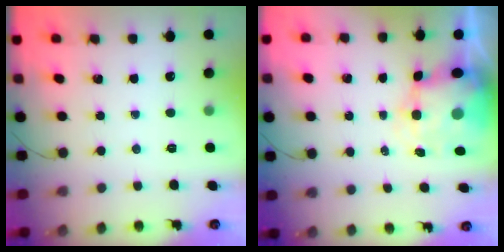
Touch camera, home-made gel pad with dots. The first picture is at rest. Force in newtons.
{"total": 6.5, "press": 6.2, "slide": 2.0}